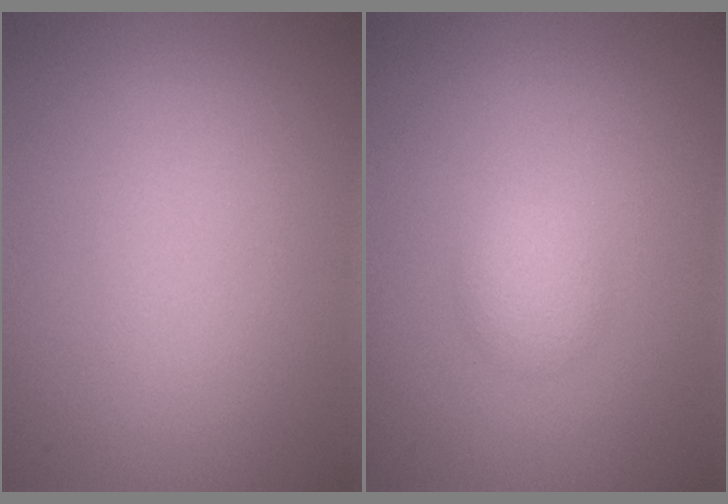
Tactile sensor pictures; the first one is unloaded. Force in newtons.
{"total": 1.7, "press": 1.7, "slide": 0.1}